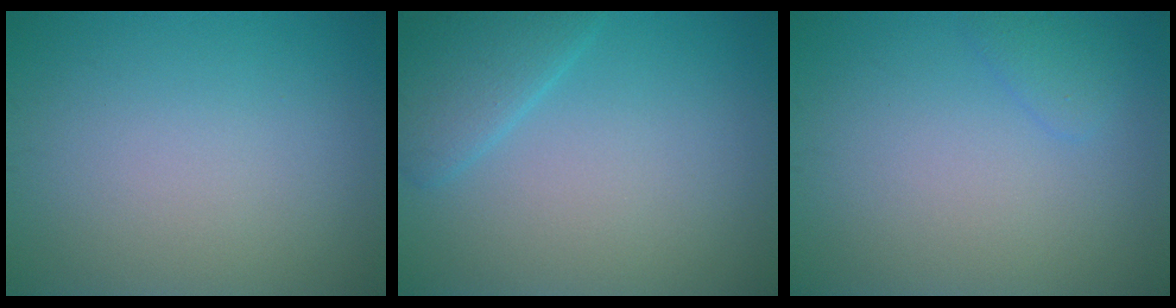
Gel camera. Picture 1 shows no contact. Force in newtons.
{"total": 3.0, "press": 3.0, "slide": 0.2}
{"total": 1.2, "press": 1.2, "slide": 0.1}